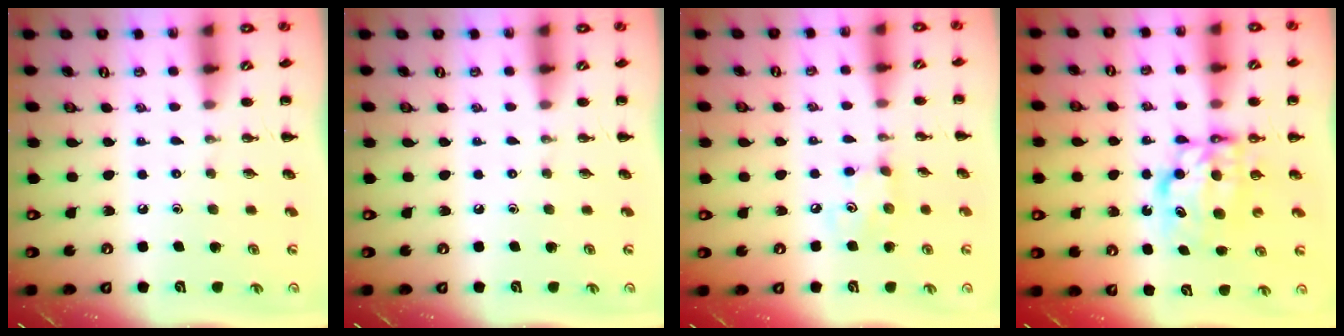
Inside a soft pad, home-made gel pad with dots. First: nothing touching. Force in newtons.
{"total": 0.0}
{"total": 3.9, "press": 3.8, "slide": 0.6}
{"total": 7.3, "press": 7.2, "slide": 1.0}